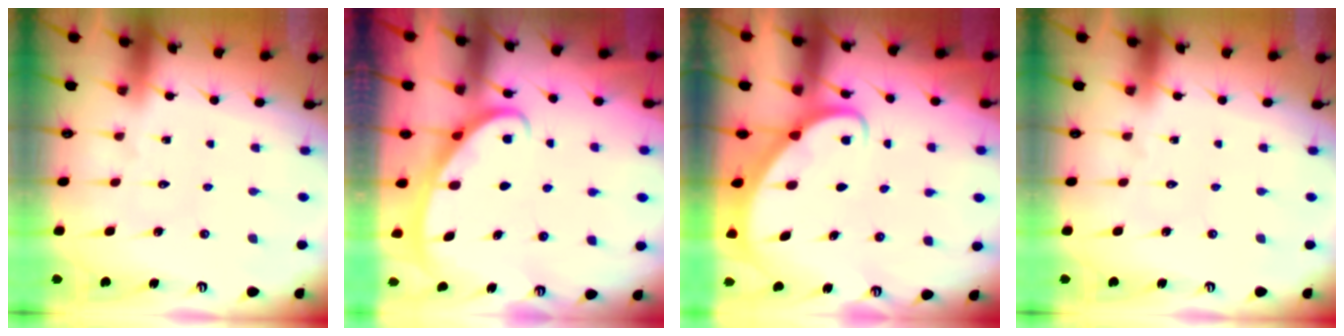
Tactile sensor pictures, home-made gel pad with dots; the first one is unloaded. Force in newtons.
{"total": 2.6, "press": 2.6, "slide": 0.3}
{"total": 2.6, "press": 2.6, "slide": 0.3}
{"total": 0.0}